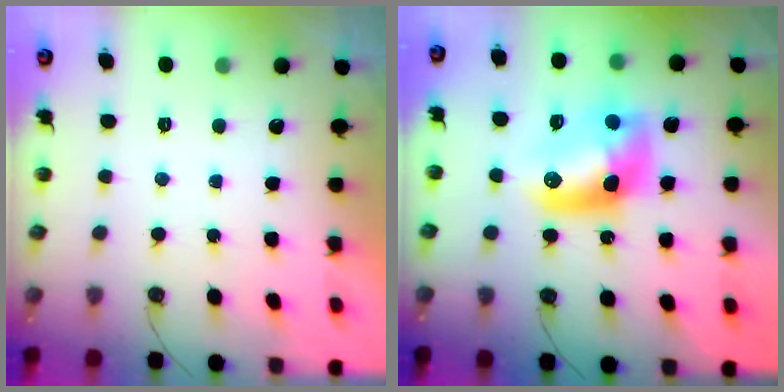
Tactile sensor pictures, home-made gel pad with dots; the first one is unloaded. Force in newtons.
{"total": 12.5, "press": 12.4, "slide": 1.1}